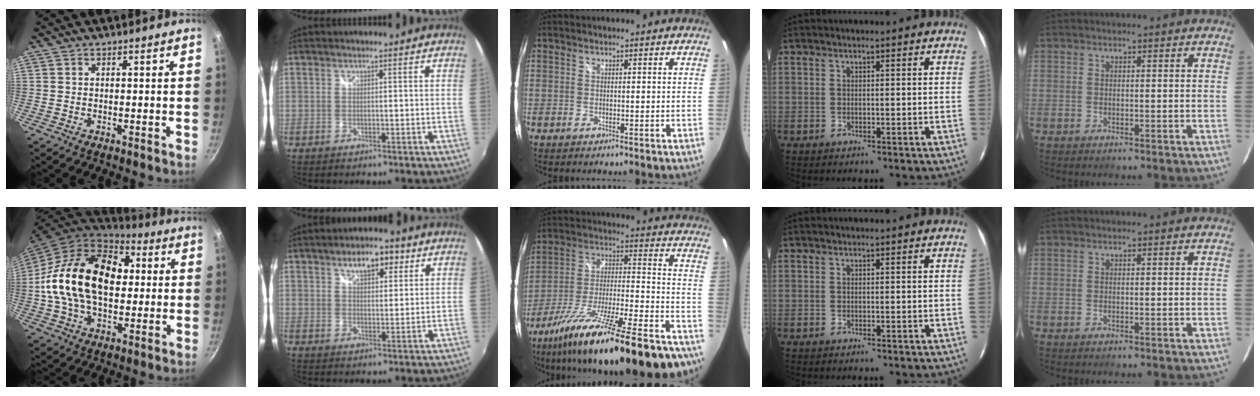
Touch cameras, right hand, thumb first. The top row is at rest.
{"thumb": {"total": 24.2, "force": [2.0, 16.0, 18.1], "torque": [-0.296, 0.032, 0.022]}, "index": {"total": 7.2, "force": [4.1, 3.5, 4.7], "torque": [-0.075, 0.020, 0.064]}, "middle": {"total": 29.9, "force": [-21.6, 5.5, 19.9], "torque": [-0.328, -0.061, -0.329]}}